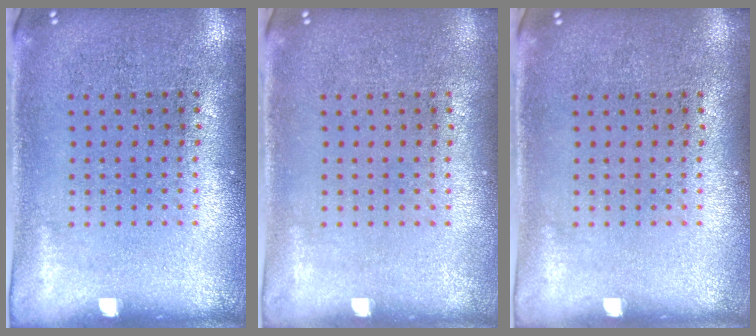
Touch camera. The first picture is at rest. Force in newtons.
{"total": 0.0}
{"total": 0.0}